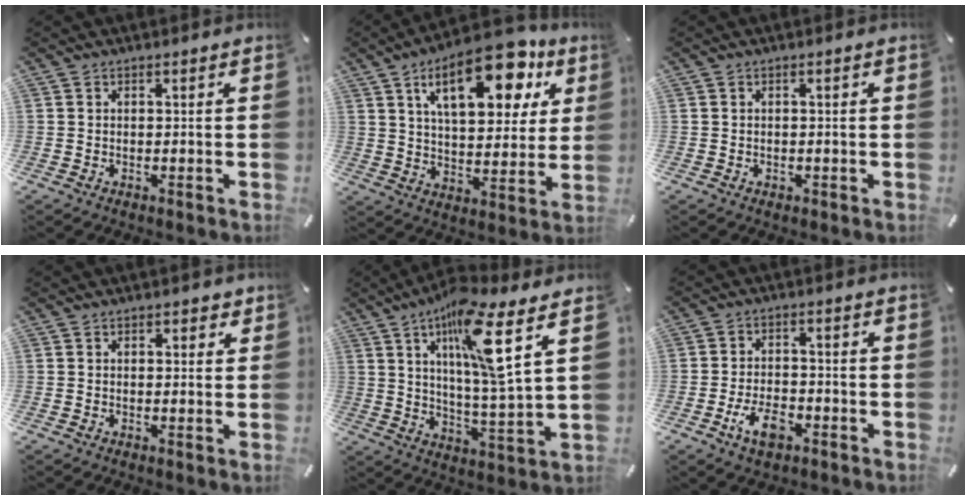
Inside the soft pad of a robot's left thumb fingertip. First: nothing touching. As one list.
[{"total": 20.0, "force": [10.6, 9.0, 14.4], "torque": [-0.218, -0.037, 0.170]}, {"total": 0.6, "force": [-0.2, 0.5, 0.3], "torque": [-0.006, 0.002, -0.004]}, {"total": 1.4, "force": [0.7, 0.9, 0.8], "torque": [-0.008, 0.002, 0.010]}, {"total": 15.4, "force": [7.8, 1.6, 13.2], "torque": [-0.227, -0.035, 0.116]}, {"total": 7.3, "force": [-3.7, 3.8, 5.0], "torque": [-0.108, 0.012, -0.069]}]